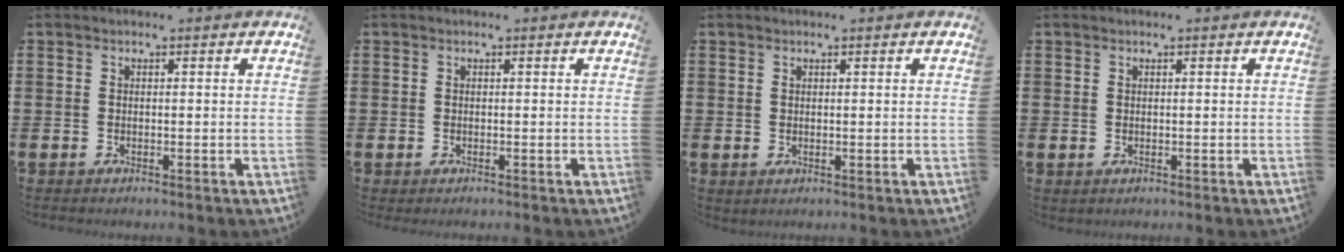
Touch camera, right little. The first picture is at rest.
{"total": 0.0}
{"total": 0.0}
{"total": 0.0}